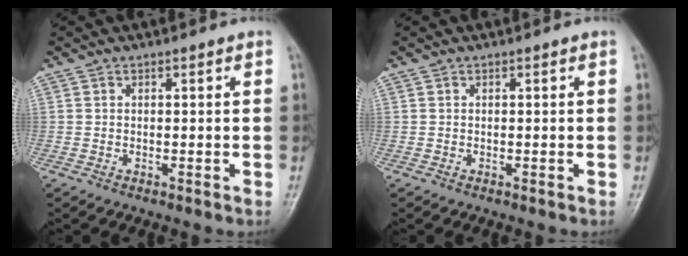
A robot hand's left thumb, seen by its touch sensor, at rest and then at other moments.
{"total": 0.0}